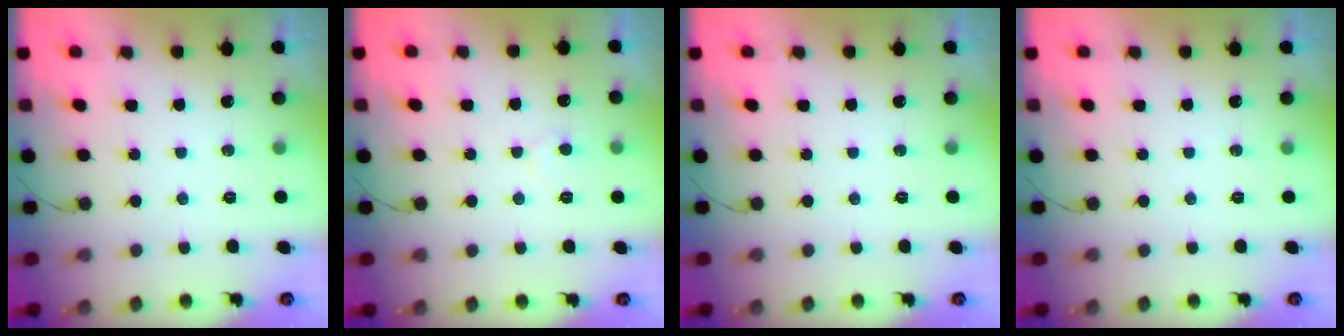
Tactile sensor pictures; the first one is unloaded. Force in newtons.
{"total": 3.8, "press": 3.7, "slide": 0.4}
{"total": 0.0}
{"total": 0.0}